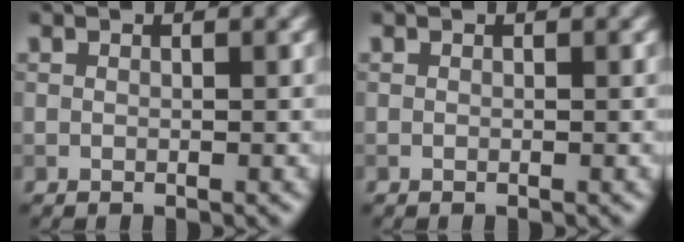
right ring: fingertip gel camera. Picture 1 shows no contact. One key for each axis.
{"total": 0.0}